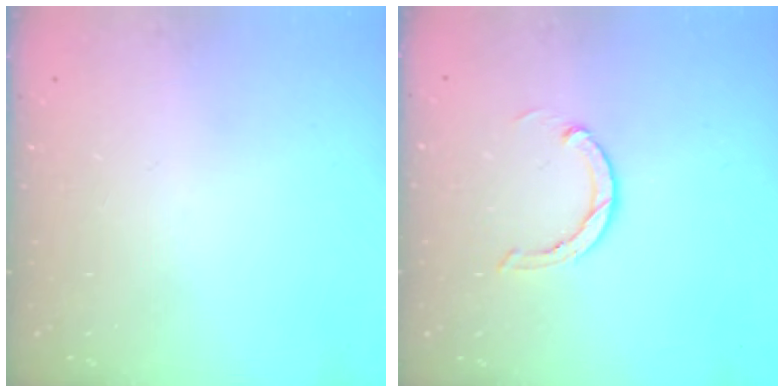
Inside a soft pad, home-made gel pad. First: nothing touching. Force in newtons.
{"total": 3.1, "press": 3.1, "slide": 0.1}